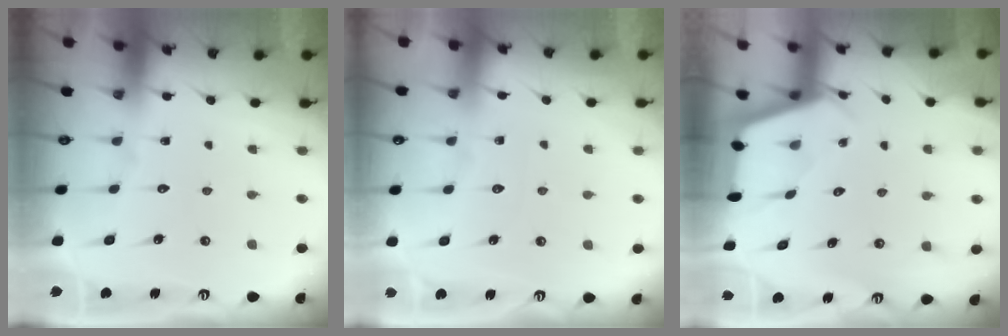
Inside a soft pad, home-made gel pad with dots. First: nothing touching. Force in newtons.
{"total": 2.9, "press": 2.9, "slide": 0.5}
{"total": 2.6, "press": 2.6, "slide": 0.3}